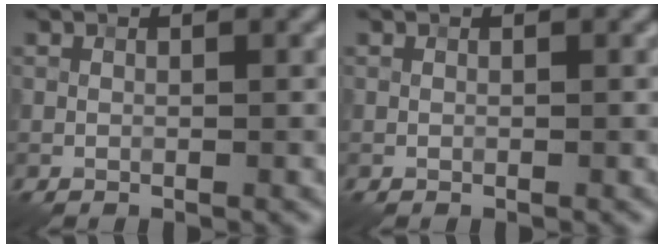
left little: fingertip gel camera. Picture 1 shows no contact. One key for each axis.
{"total": 0.0}